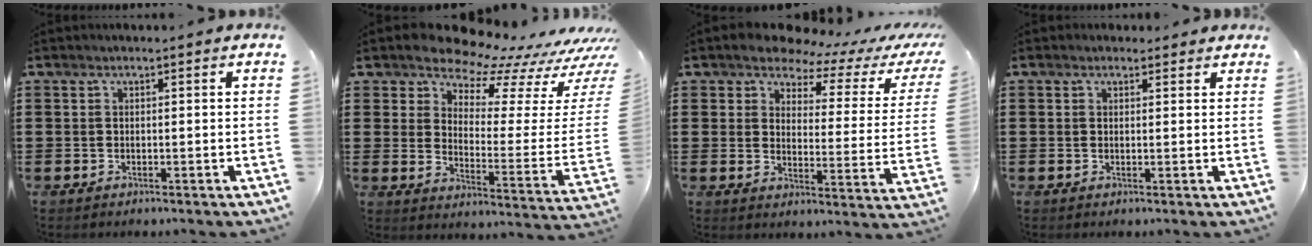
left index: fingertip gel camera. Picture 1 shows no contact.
{"total": 9.5, "force": [9.1, 1.9, 2.2], "torque": [-0.070, -0.085, 0.156]}
{"total": 5.5, "force": [5.0, 1.9, 1.4], "torque": [-0.052, -0.032, 0.083]}
{"total": 1.3, "force": [1.1, 0.7, 0.2], "torque": [-0.007, 0.006, 0.020]}